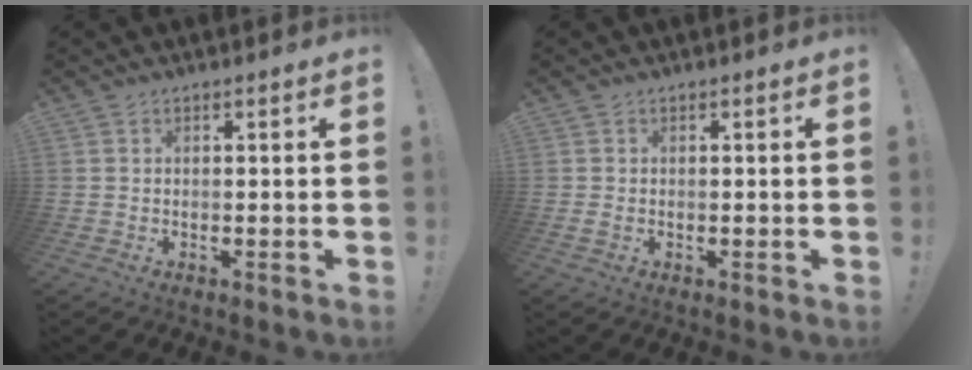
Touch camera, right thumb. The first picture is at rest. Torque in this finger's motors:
{"motor_torque": [-0.01, -0.01, 0.13, -0.03, 0.10]}